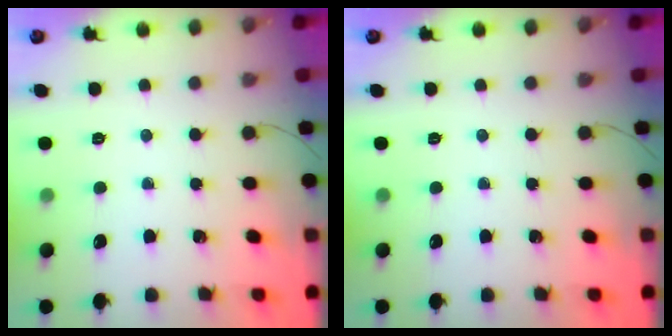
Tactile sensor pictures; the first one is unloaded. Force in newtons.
{"total": 0.0}